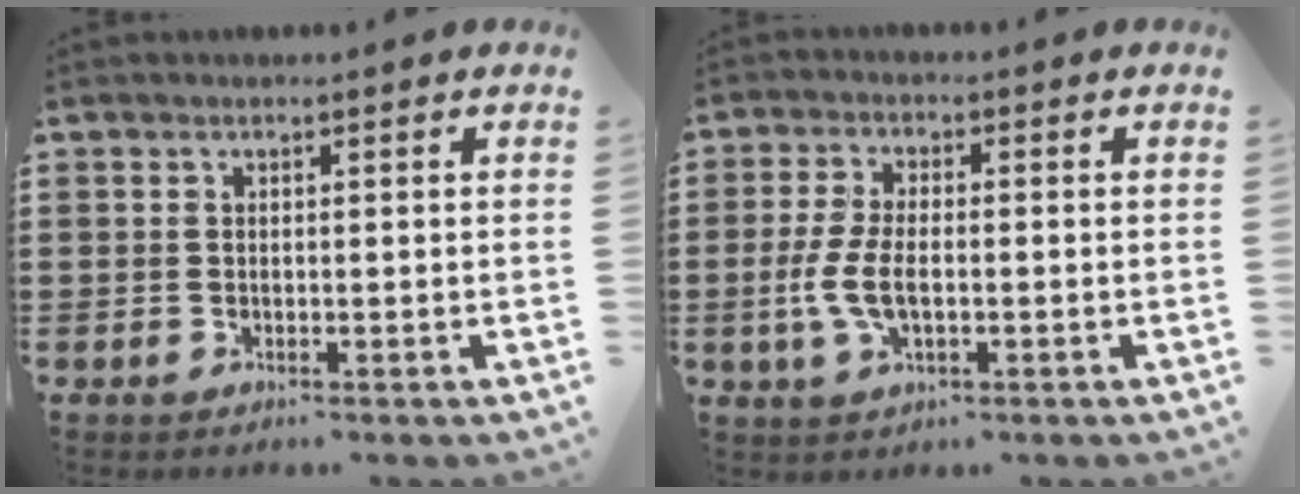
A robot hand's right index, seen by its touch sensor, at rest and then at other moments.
{"total": 5.9, "force": [-1.1, 2.6, 5.2], "torque": [-0.126, -0.007, -0.027]}